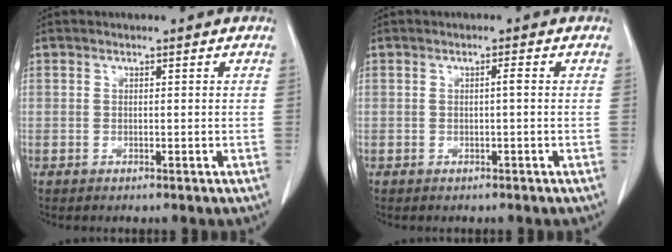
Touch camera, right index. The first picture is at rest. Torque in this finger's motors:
{"motor_torque": [0.13, -0.09, 0.10, 0.00]}